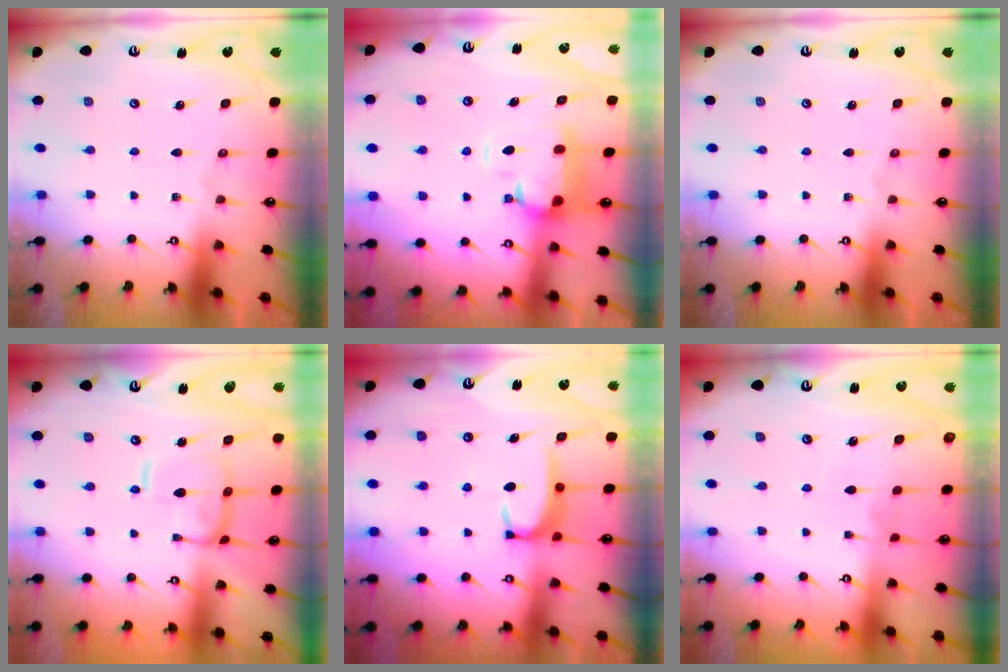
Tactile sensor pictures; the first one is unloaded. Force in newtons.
{"total": 2.7, "press": 1.9, "slide": 1.9}
{"total": 0.0}
{"total": 7.5, "press": 7.4, "slide": 1.0}
{"total": 3.3, "press": 3.3, "slide": 0.5}
{"total": 2.7, "press": 2.6, "slide": 0.2}